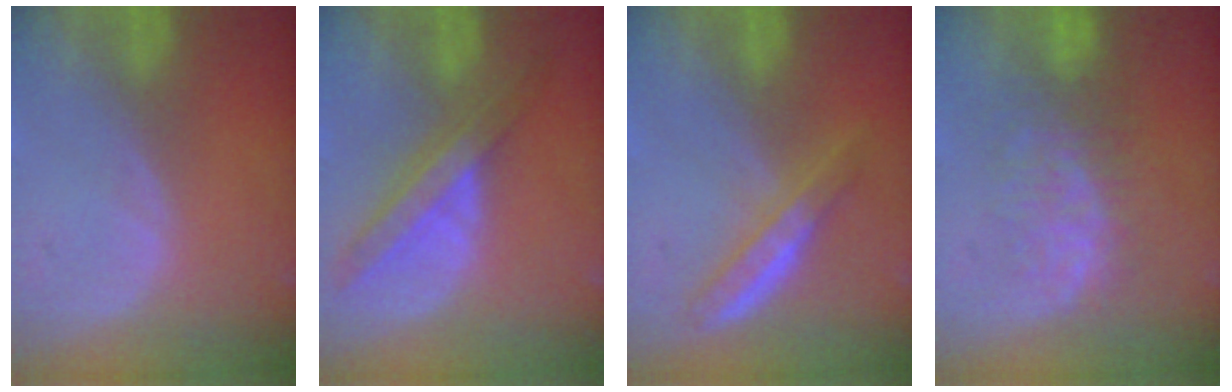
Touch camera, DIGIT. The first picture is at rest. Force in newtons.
{"total": 6.6, "press": 6.5, "slide": 1.2}
{"total": 4.9, "press": 4.5, "slide": 1.9}
{"total": 7.8, "press": 7.4, "slide": 2.4}